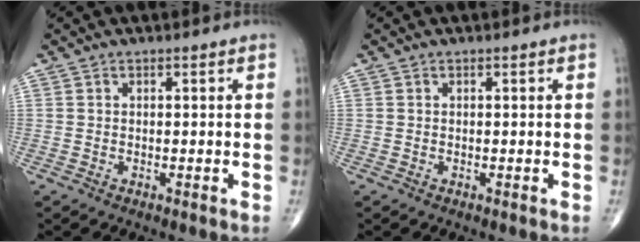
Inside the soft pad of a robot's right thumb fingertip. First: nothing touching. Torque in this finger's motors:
{"motor_torque": [0.00, 0.00, 0.00, 0.00, 0.00]}